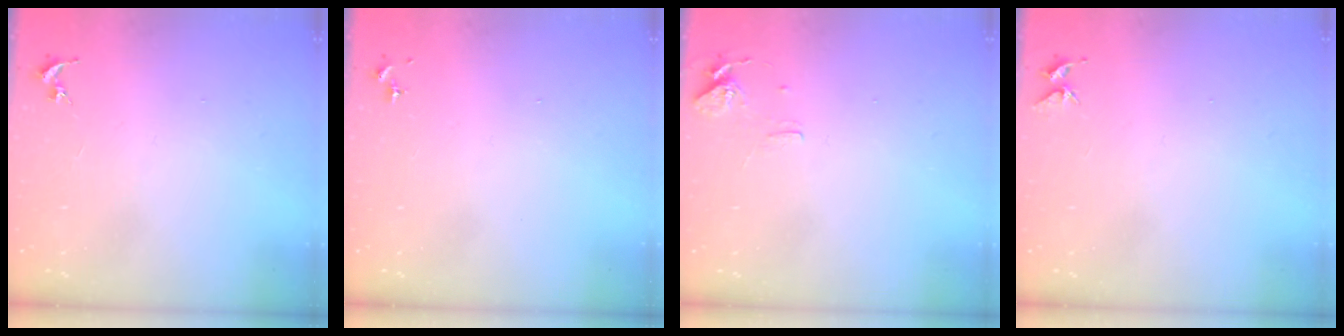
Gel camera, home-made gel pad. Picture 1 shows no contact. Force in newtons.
{"total": 0.0}
{"total": 7.4, "press": 7.4, "slide": 0.6}
{"total": 5.0, "press": 4.9, "slide": 0.5}